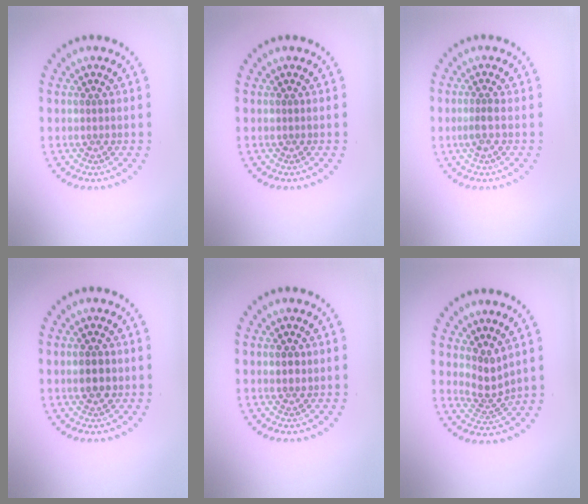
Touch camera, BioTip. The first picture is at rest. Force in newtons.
{"total": 0.0}
{"total": 1.3, "press": 1.0, "slide": 0.9}
{"total": 2.4, "press": 2.4, "slide": 0.1}
{"total": 1.0, "press": 1.0, "slide": 0.3}
{"total": 2.4, "press": 1.6, "slide": 1.8}